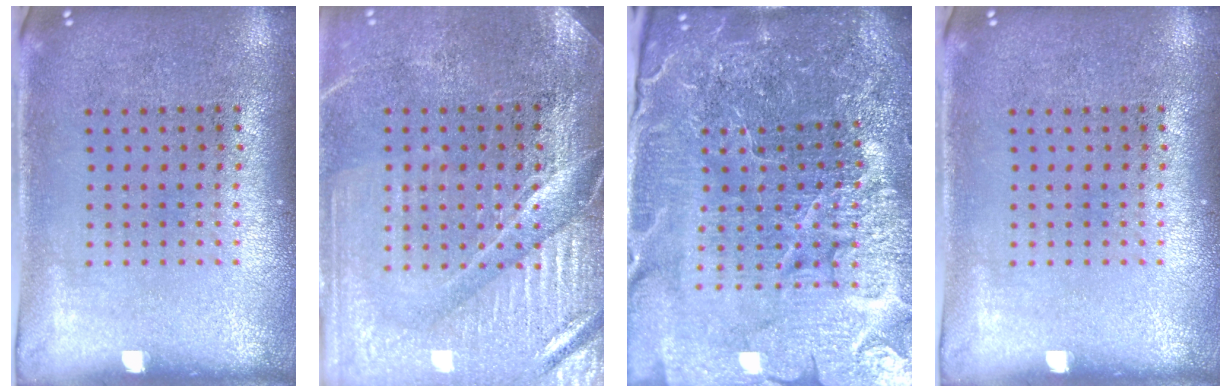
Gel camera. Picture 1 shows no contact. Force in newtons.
{"total": 4.0, "press": 3.7, "slide": 1.5}
{"total": 6.5, "press": 5.7, "slide": 3.1}
{"total": 0.0}